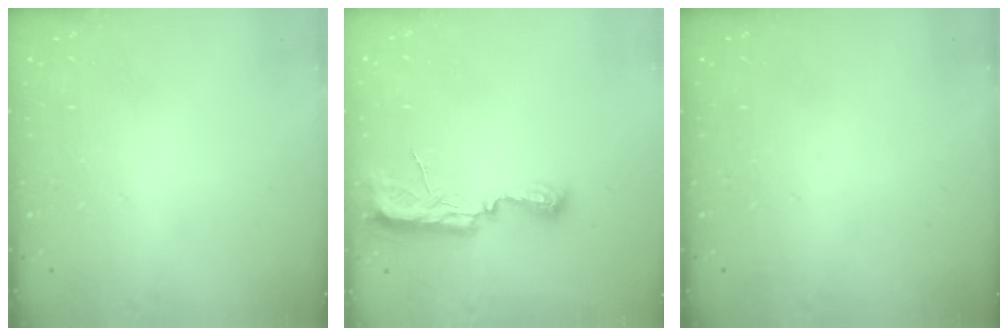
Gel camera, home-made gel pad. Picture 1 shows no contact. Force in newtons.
{"total": 8.1, "press": 8.0, "slide": 0.8}
{"total": 0.0}